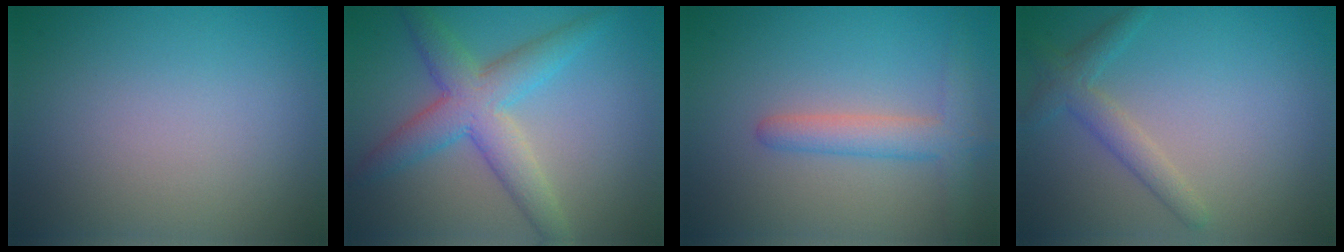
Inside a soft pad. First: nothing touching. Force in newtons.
{"total": 5.6, "press": 5.6, "slide": 0.2}
{"total": 3.4, "press": 3.4, "slide": 0.2}
{"total": 2.4, "press": 2.4, "slide": 0.2}